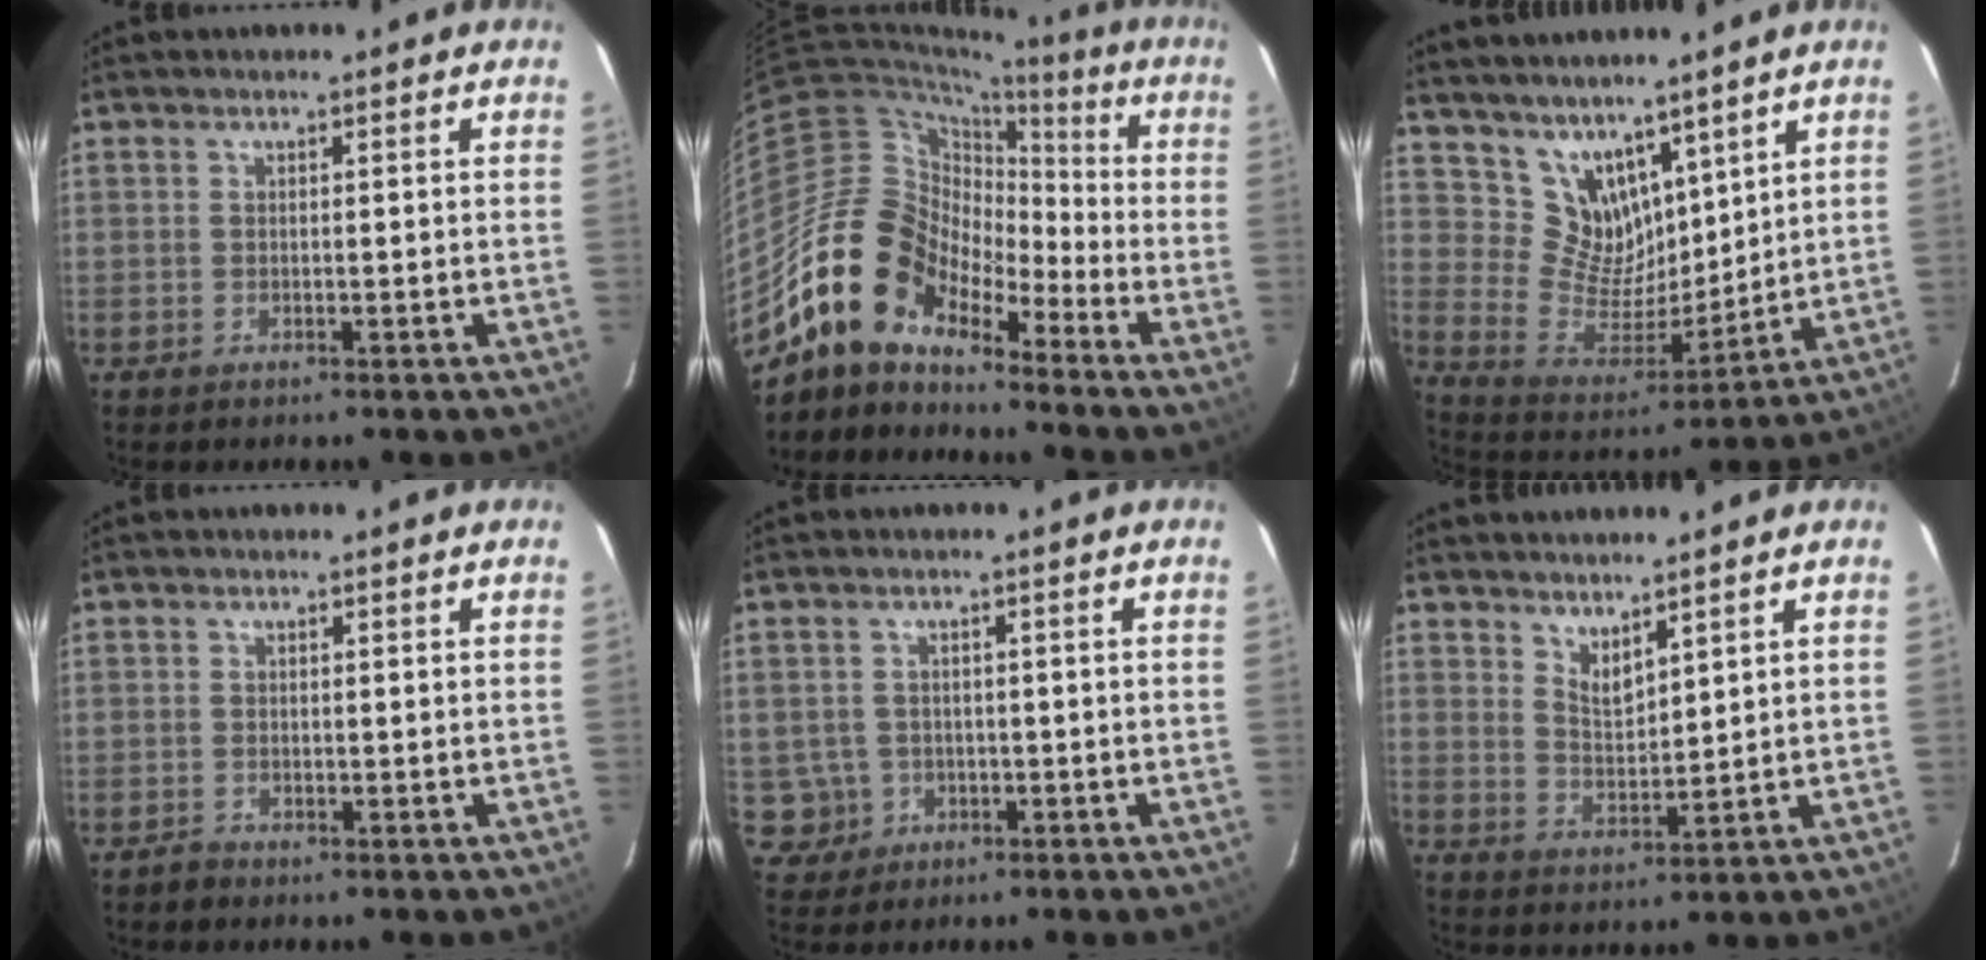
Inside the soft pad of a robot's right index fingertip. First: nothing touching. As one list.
[{"total": 15.3, "force": [-11.6, 7.9, 6.0], "torque": [-0.117, 0.022, -0.229]}, {"total": 6.9, "force": [5.0, 4.4, 1.8], "torque": [-0.023, 0.002, 0.104]}, {"total": 1.2, "force": [-0.7, 0.9, -0.1], "torque": [0.001, 0.005, -0.013]}, {"total": 4.6, "force": [-0.9, 4.5, 0.4], "torque": [-0.016, 0.012, -0.006]}, {"total": 4.5, "force": [3.8, 1.4, 2.0], "torque": [-0.032, -0.008, 0.069]}]